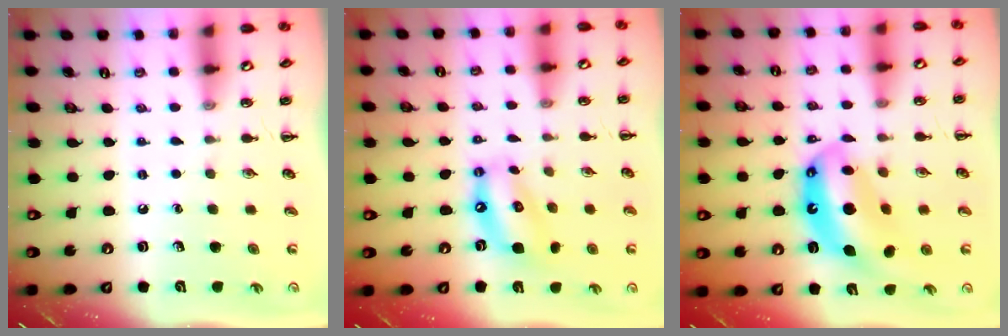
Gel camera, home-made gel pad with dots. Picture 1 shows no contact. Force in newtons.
{"total": 13.1, "press": 12.6, "slide": 3.4}
{"total": 14.4, "press": 13.8, "slide": 4.0}